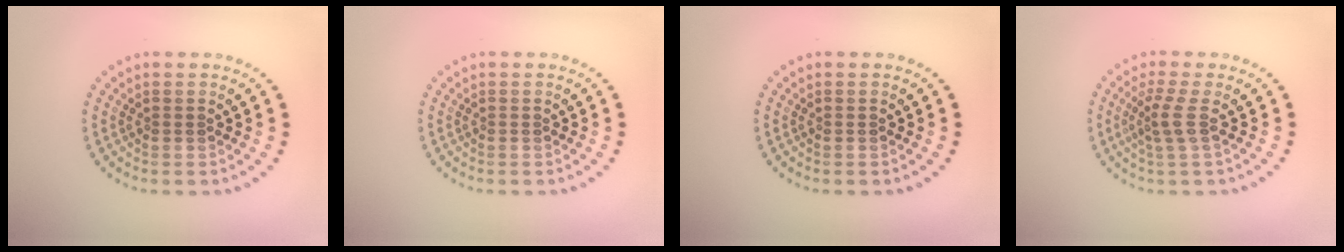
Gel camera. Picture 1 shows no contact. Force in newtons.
{"total": 0.0}
{"total": 0.0}
{"total": 2.4, "press": 1.8, "slide": 1.6}